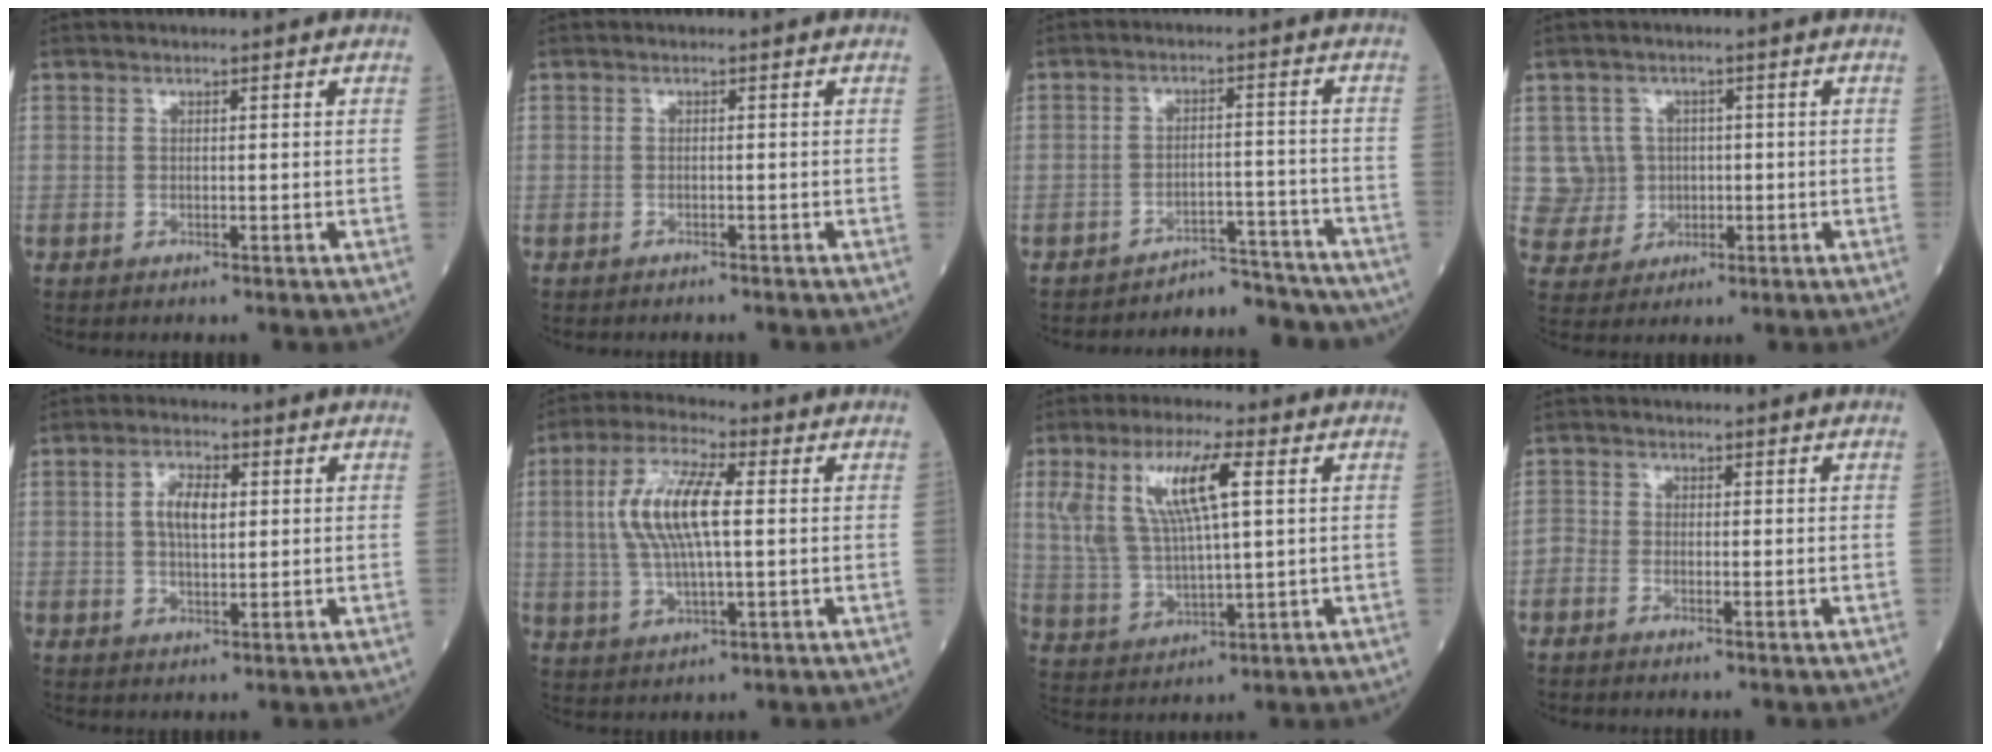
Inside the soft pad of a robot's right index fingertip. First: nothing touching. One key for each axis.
{"total": 1.6, "fx": -1.5, "fy": 0.1, "fz": 0.5, "tx": -0.010, "ty": -0.002, "tz": -0.018}
{"total": 9.8, "fx": -9.5, "fy": 2.3, "fz": -0.1, "tx": 0.027, "ty": 0.036, "tz": -0.119}
{"total": 5.7, "fx": 0.8, "fy": 5.7, "fz": -0.1, "tx": 0.007, "ty": 0.015, "tz": 0.023}
{"total": 5.0, "fx": 0.9, "fy": 2.1, "fz": 4.5, "tx": -0.087, "ty": 0.008, "tz": 0.016}
{"total": 10.9, "fx": 1.4, "fy": 2.7, "fz": 10.5, "tx": -0.222, "ty": 0.011, "tz": 0.026}
{"total": 11.6, "fx": 3.9, "fy": 2.6, "fz": 10.6, "tx": -0.231, "ty": 0.016, "tz": 0.081}
{"total": 1.2, "fx": -0.8, "fy": 0.6, "fz": 0.6, "tx": -0.016, "ty": 0.001, "tz": -0.017}